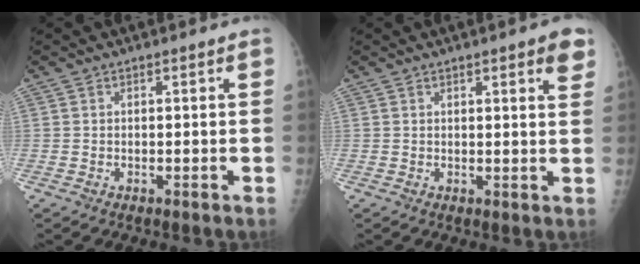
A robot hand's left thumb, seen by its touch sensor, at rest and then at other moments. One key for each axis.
{"total": 4.7, "fx": 2.6, "fy": 1.0, "fz": 3.7, "tx": -0.036, "ty": -0.010, "tz": 0.029}